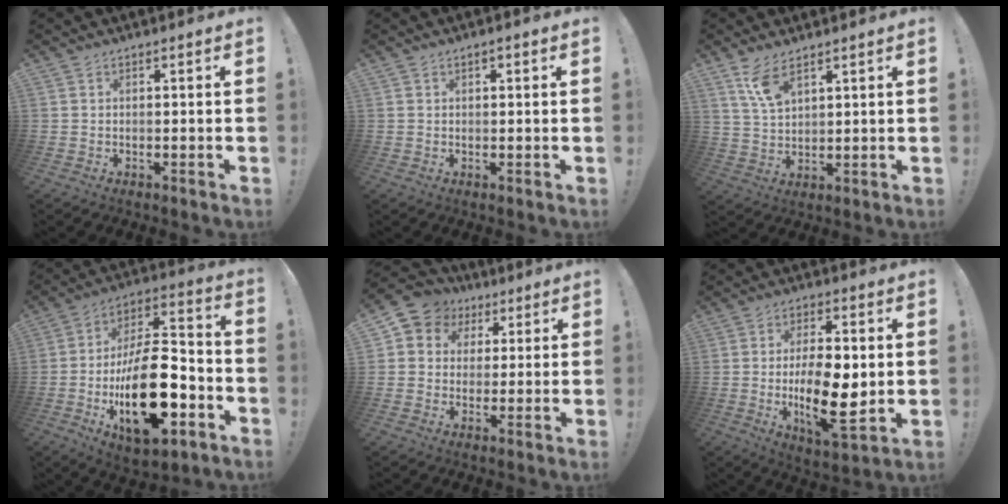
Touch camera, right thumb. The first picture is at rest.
{"total": 0.8, "force": [0.2, 0.6, 0.5], "torque": [-0.013, 0.005, 0.003]}
{"total": 7.6, "force": [5.1, 2.9, 4.9], "torque": [-0.092, -0.024, 0.095]}
{"total": 26.6, "force": [-8.0, 12.9, 21.9], "torque": [-0.387, 0.050, -0.118]}
{"total": 7.1, "force": [2.0, 6.5, 1.8], "torque": [-0.022, -0.011, 0.043]}
{"total": 16.9, "force": [-0.9, 7.3, 15.2], "torque": [-0.255, -0.010, -0.015]}